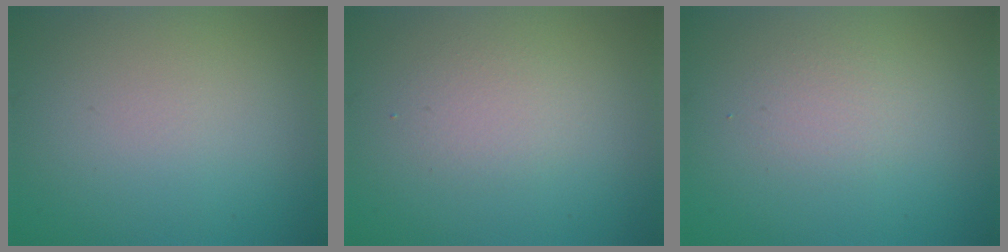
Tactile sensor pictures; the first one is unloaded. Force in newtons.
{"total": 1.5, "press": 1.5, "slide": 0.2}
{"total": 1.4, "press": 1.4, "slide": 0.0}